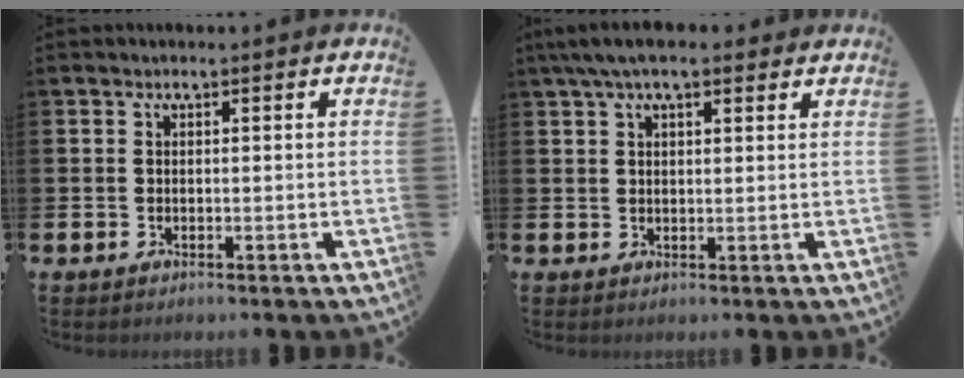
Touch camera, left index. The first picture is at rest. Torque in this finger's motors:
{"motor_torque": [0.95, -1.19, 0.82, 0.21]}